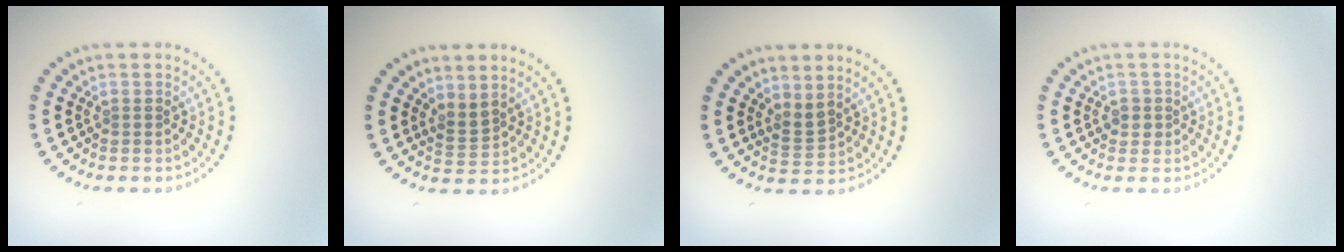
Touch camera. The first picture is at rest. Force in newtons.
{"total": 1.8, "press": 1.3, "slide": 1.2}
{"total": 1.8, "press": 1.3, "slide": 1.1}
{"total": 1.3, "press": 1.2, "slide": 0.6}